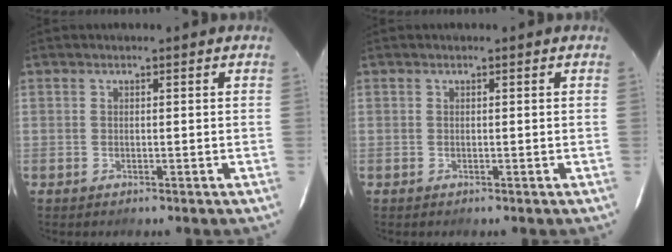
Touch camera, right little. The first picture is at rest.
{"total": 0.0}